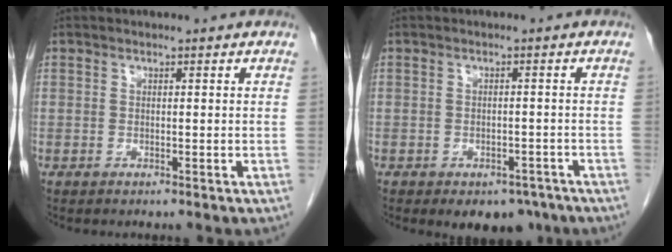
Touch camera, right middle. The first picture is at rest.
{"total": 6.3, "force": [-4.5, 3.6, 2.5], "torque": [-0.016, 0.007, -0.056]}